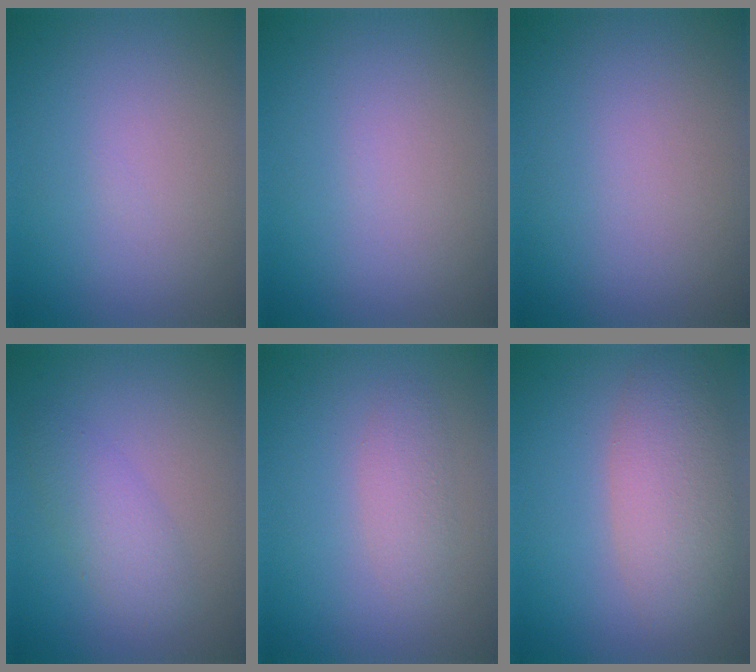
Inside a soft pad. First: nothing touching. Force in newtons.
{"total": 0.0}
{"total": 0.0}
{"total": 2.8, "press": 2.8, "slide": 0.1}
{"total": 1.7, "press": 1.7, "slide": 0.1}
{"total": 5.0, "press": 5.0, "slide": 0.3}